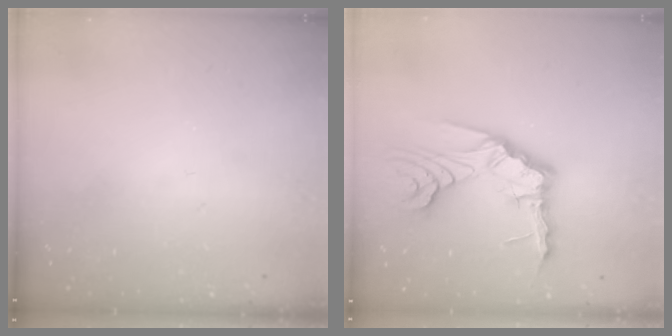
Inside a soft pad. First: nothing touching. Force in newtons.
{"total": 14.1, "press": 14.0, "slide": 1.6}